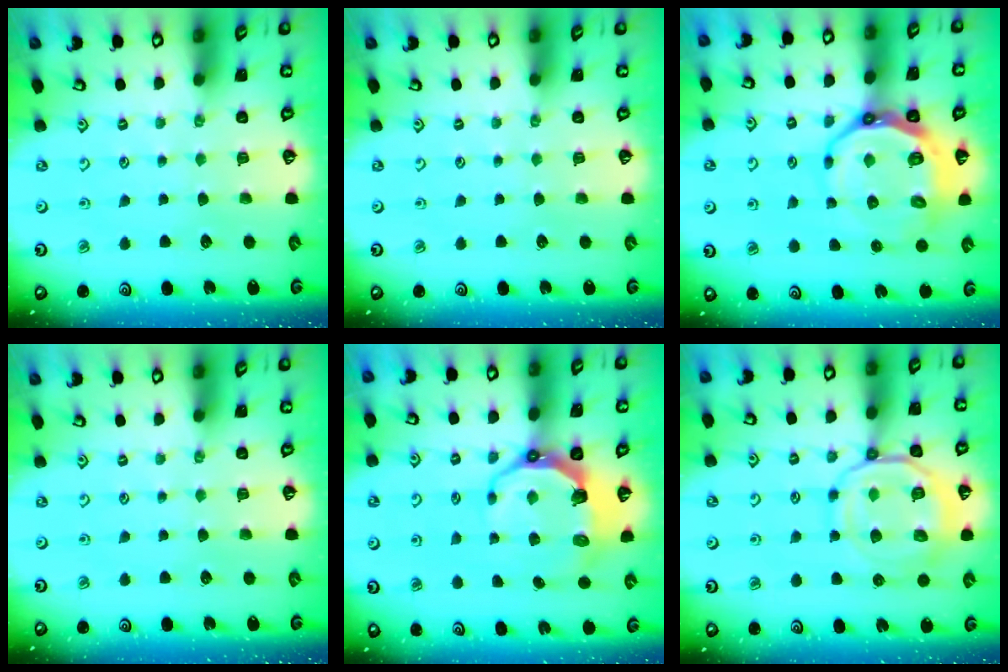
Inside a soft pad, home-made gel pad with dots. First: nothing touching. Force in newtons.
{"total": 0.0}
{"total": 15.2, "press": 14.7, "slide": 3.8}
{"total": 0.0}
{"total": 9.1, "press": 7.8, "slide": 4.7}
{"total": 14.0, "press": 13.9, "slide": 1.5}